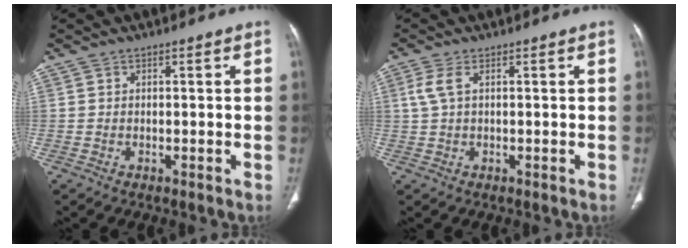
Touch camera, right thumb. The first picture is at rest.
{"total": 2.9, "force": [0.8, 1.1, 2.5], "torque": [-0.078, 0.012, 0.019]}